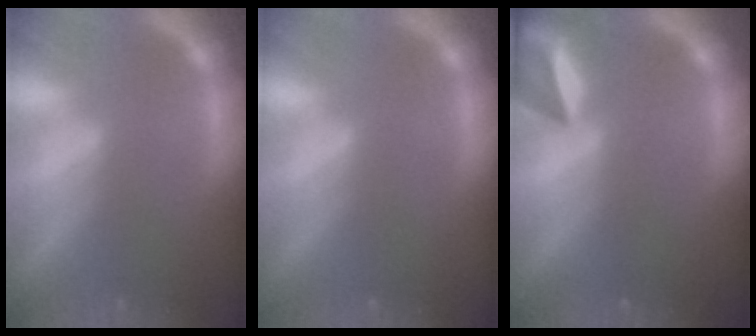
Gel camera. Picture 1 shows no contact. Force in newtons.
{"total": 0.0}
{"total": 6.4}